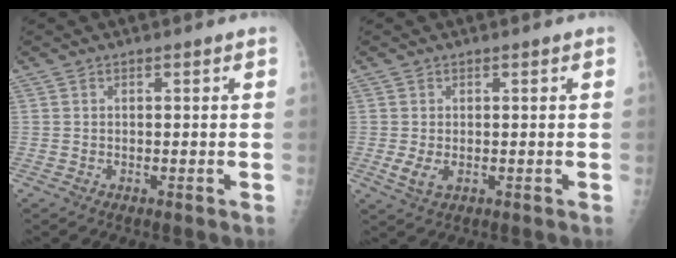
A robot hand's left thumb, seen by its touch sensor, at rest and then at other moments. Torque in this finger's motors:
{"motor_torque": [-0.13, 0.09, 0.43, 0.03, 0.04]}